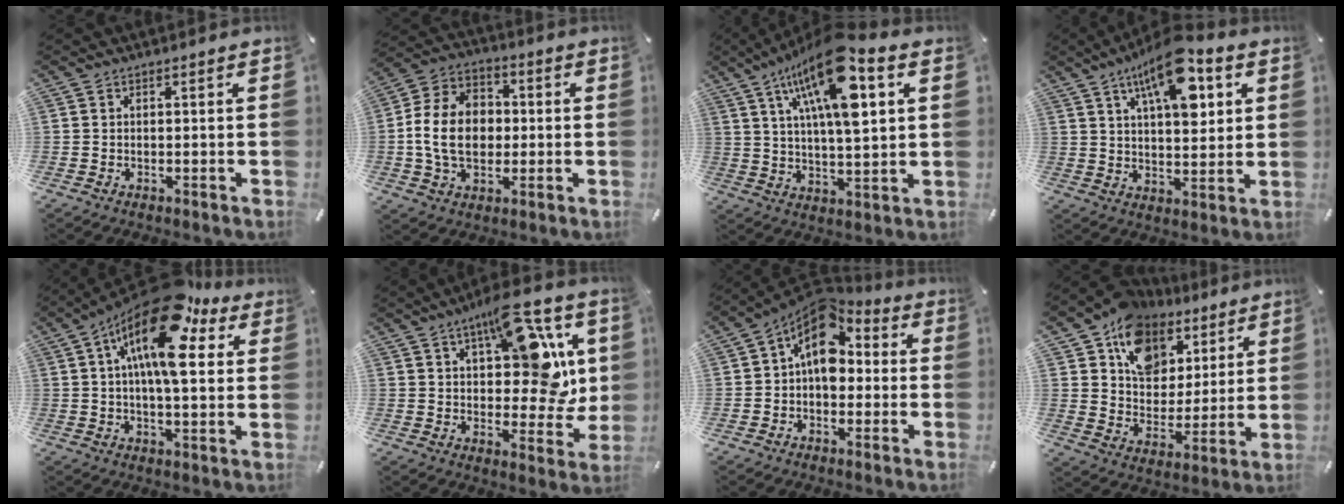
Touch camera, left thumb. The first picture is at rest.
{"total": 13.6, "force": [-0.9, 10.5, 8.5], "torque": [-0.189, 0.014, -0.019]}
{"total": 19.3, "force": [8.9, 6.6, 15.8], "torque": [-0.291, -0.028, 0.135]}
{"total": 15.2, "force": [7.8, 6.8, 11.1], "torque": [-0.176, -0.033, 0.128]}
{"total": 20.1, "force": [9.0, 7.6, 16.2], "torque": [-0.292, -0.041, 0.140]}
{"total": 18.4, "force": [7.7, 8.8, 14.2], "torque": [-0.189, -0.037, 0.128]}
{"total": 12.2, "force": [2.9, 8.2, 8.6], "torque": [-0.139, -0.022, 0.049]}
{"total": 13.4, "force": [7.4, 10.3, 4.3], "torque": [-0.085, -0.047, 0.139]}